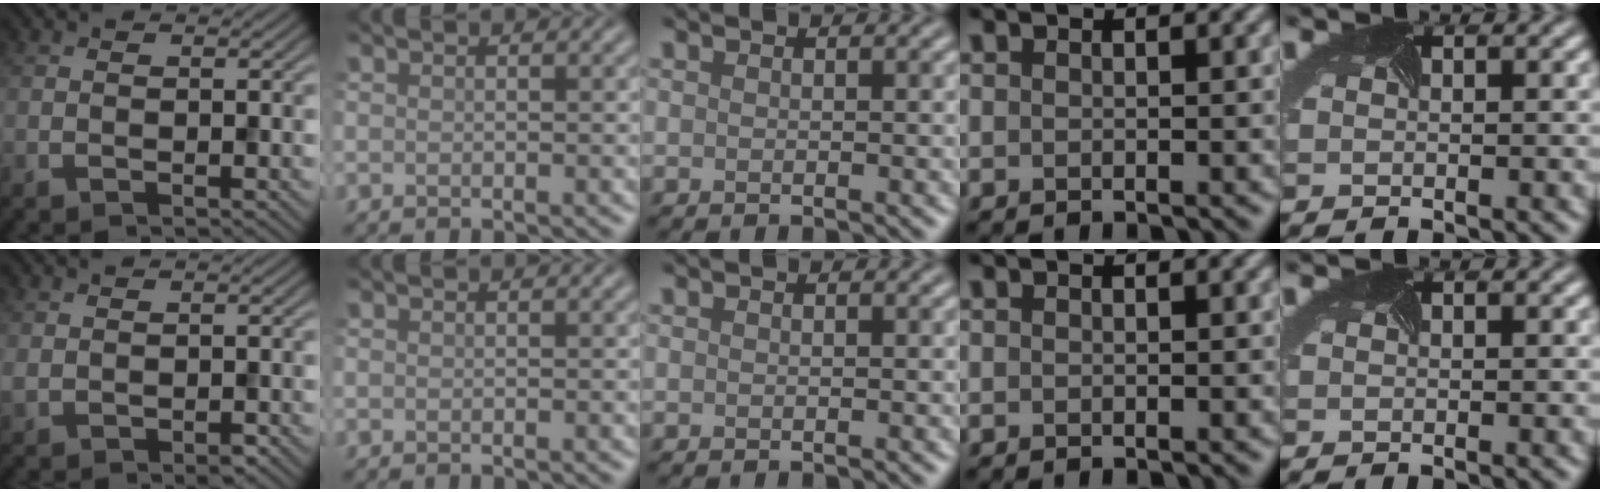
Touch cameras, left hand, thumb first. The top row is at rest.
{"thumb": {"total": 1.5, "force": [-0.1, 1.0, 1.1], "torque": [-0.029, -0.008, 0.004]}}